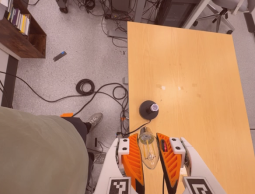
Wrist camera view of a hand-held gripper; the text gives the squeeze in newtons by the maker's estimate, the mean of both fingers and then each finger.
{"total": 20.6, "left": 22.7, "right": 18.4}